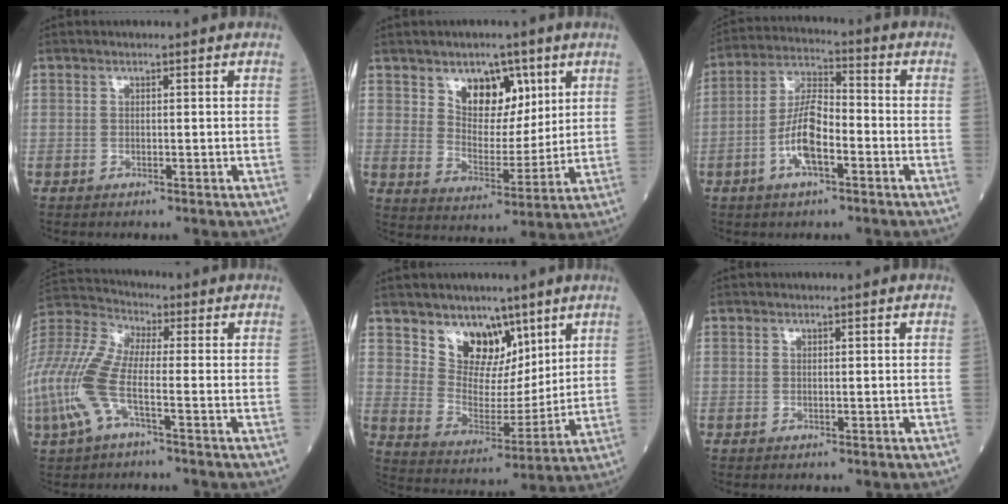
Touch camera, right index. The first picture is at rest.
{"total": 8.7, "force": [4.7, 5.2, 5.1], "torque": [-0.077, 0.002, 0.084]}
{"total": 8.6, "force": [-3.0, 2.7, 7.6], "torque": [-0.157, 0.012, -0.059]}
{"total": 13.3, "force": [-4.1, 3.5, 12.2], "torque": [-0.297, 0.008, -0.087]}
{"total": 9.7, "force": [6.4, 6.0, 4.3], "torque": [-0.074, 0.002, 0.122]}
{"total": 0.0}